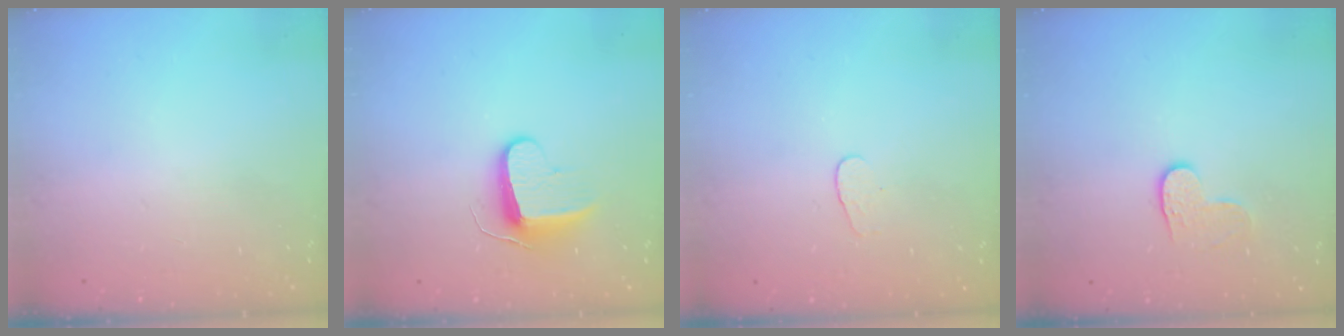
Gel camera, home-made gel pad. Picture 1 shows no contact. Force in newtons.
{"total": 9.1, "press": 9.1, "slide": 0.0}
{"total": 3.3, "press": 3.3, "slide": 0.3}
{"total": 4.7, "press": 4.7, "slide": 0.4}